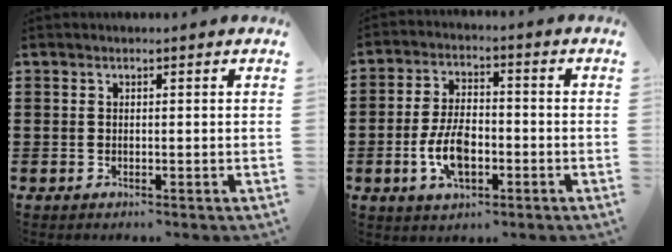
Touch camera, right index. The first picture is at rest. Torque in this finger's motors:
{"motor_torque": [1.50, 0.64, 1.05, 0.20]}